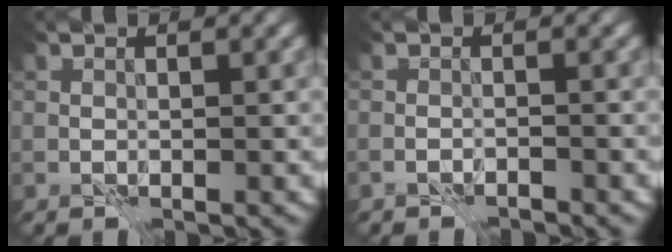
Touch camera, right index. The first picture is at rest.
{"total": 1.1, "force": [-1.1, 0.1, 0.2], "torque": [-0.002, 0.000, -0.022]}